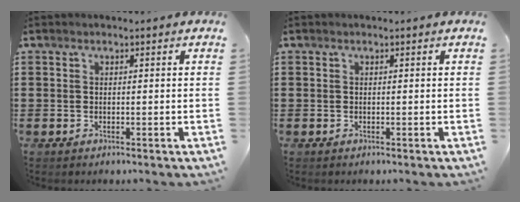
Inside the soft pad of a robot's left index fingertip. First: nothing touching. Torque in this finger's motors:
{"motor_torque": [0.00, 0.00, 0.00, 0.00]}